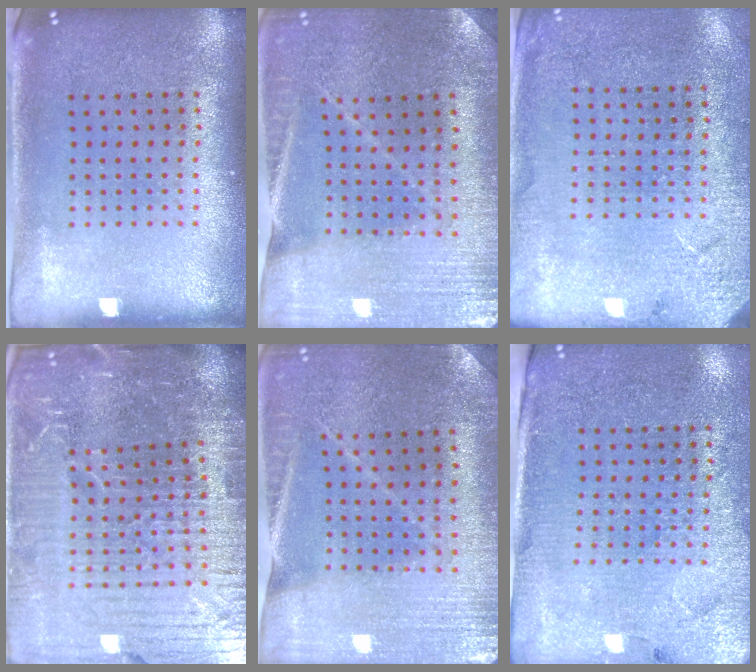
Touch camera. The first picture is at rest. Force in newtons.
{"total": 1.2, "press": 1.2, "slide": 0.1}
{"total": 2.6, "press": 2.5, "slide": 0.7}
{"total": 7.0, "press": 6.1, "slide": 3.5}
{"total": 1.2, "press": 1.2, "slide": 0.1}
{"total": 3.0, "press": 2.8, "slide": 0.9}